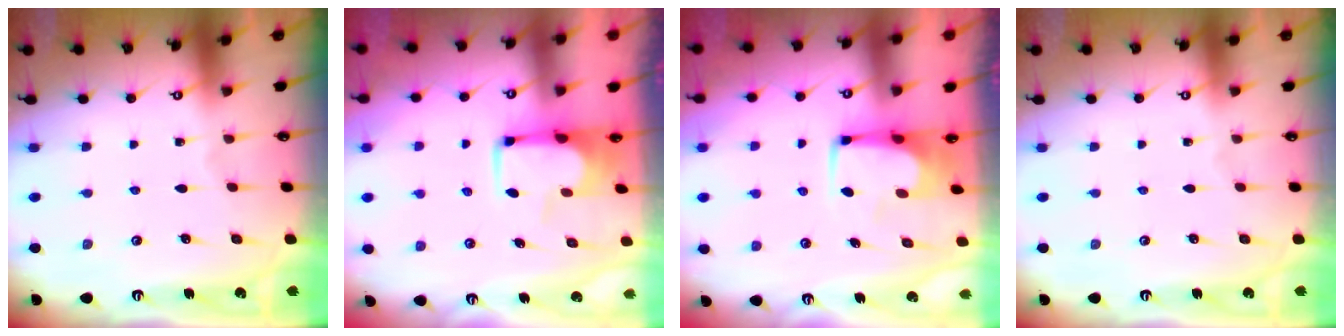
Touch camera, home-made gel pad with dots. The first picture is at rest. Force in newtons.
{"total": 3.7, "press": 3.7, "slide": 0.4}
{"total": 2.4, "press": 2.3, "slide": 0.5}
{"total": 0.0}